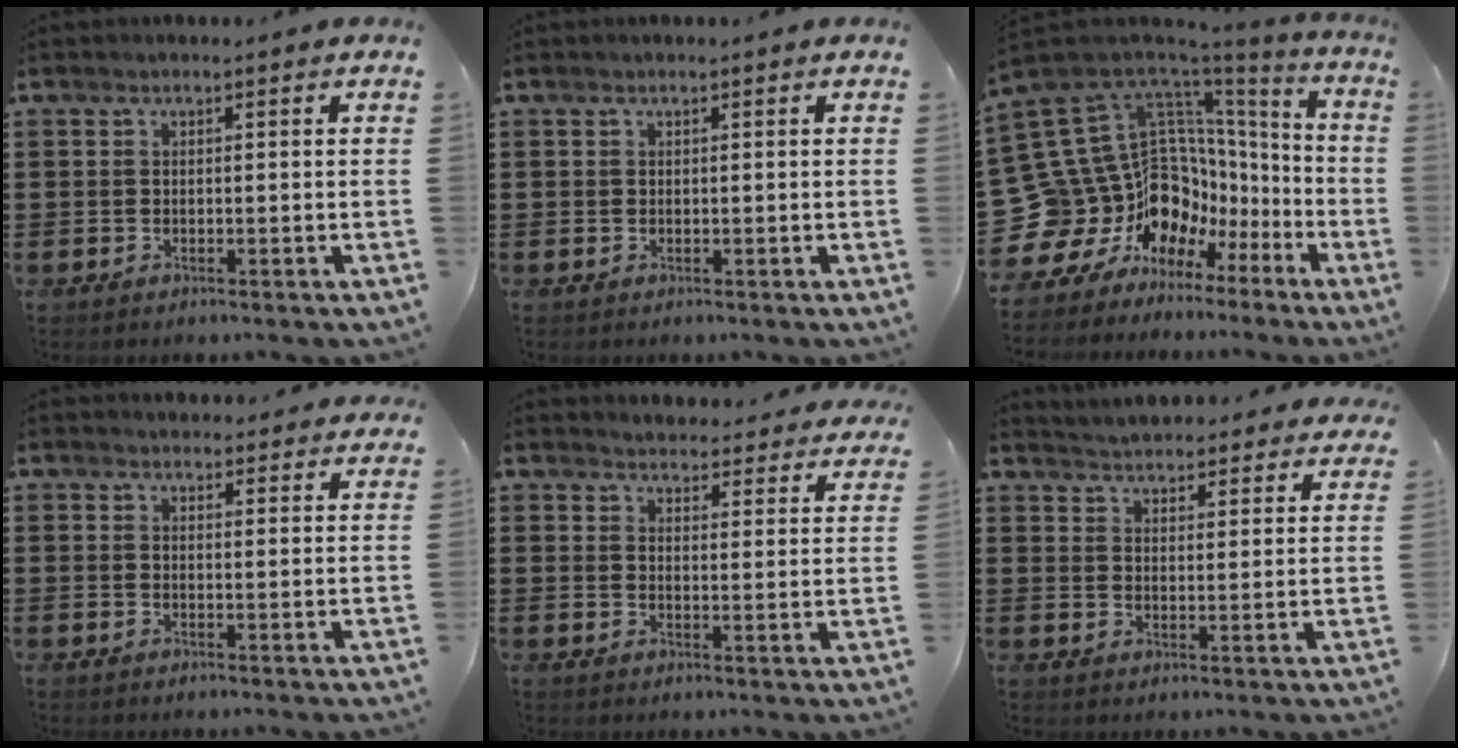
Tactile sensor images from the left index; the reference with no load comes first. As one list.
[{"total": 0.0}, {"total": 15.3, "force": [-3.3, 13.2, 7.0], "torque": [-0.188, -0.041, -0.013]}, {"total": 2.8, "force": [2.8, 0.4, 0.0], "torque": [0.002, -0.011, 0.051]}, {"total": 3.8, "force": [3.8, -0.1, -0.1], "torque": [-0.010, -0.030, 0.064]}, {"total": 4.4, "force": [4.4, 0.0, 0.0], "torque": [-0.021, -0.026, 0.078]}]